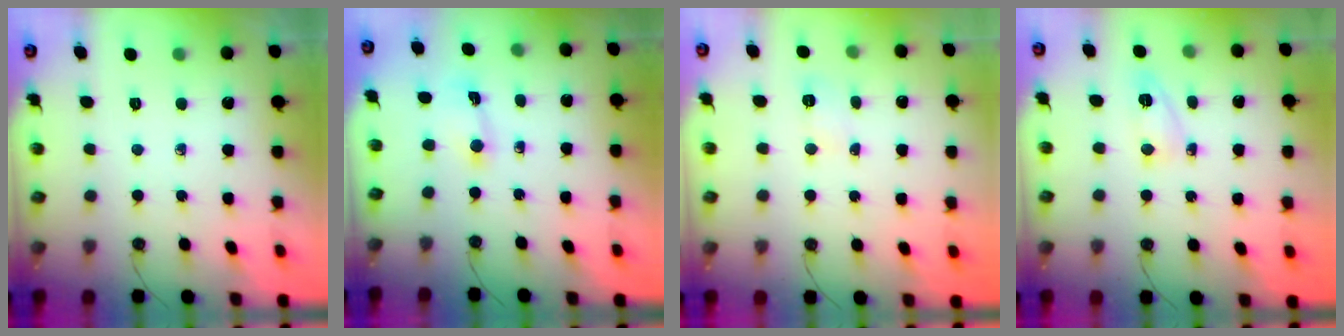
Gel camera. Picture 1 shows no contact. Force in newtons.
{"total": 1.5, "press": 1.5, "slide": 0.1}
{"total": 3.9, "press": 3.8, "slide": 0.5}
{"total": 5.6, "press": 5.6, "slide": 0.4}